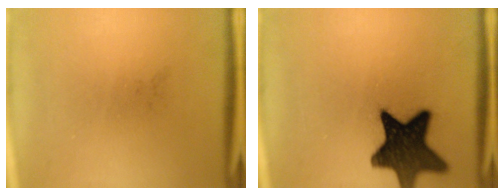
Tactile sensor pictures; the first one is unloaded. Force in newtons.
{"total": 14.9}